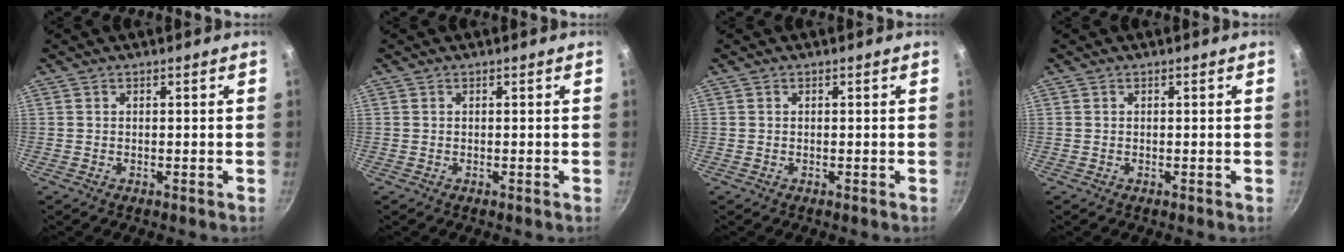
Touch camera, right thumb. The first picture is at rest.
{"total": 0.0}
{"total": 0.0}
{"total": 0.0}